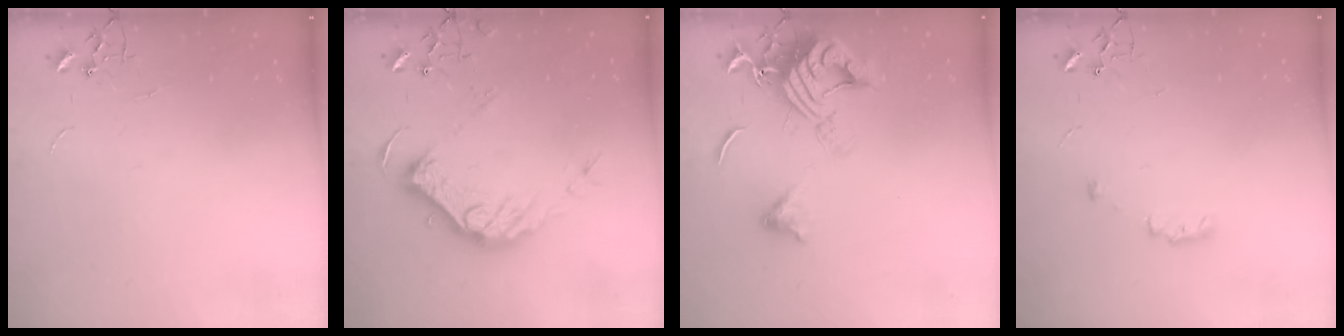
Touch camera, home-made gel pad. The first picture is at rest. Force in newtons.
{"total": 16.9, "press": 16.8, "slide": 1.7}
{"total": 15.6, "press": 15.5, "slide": 1.9}
{"total": 6.1, "press": 5.9, "slide": 1.6}